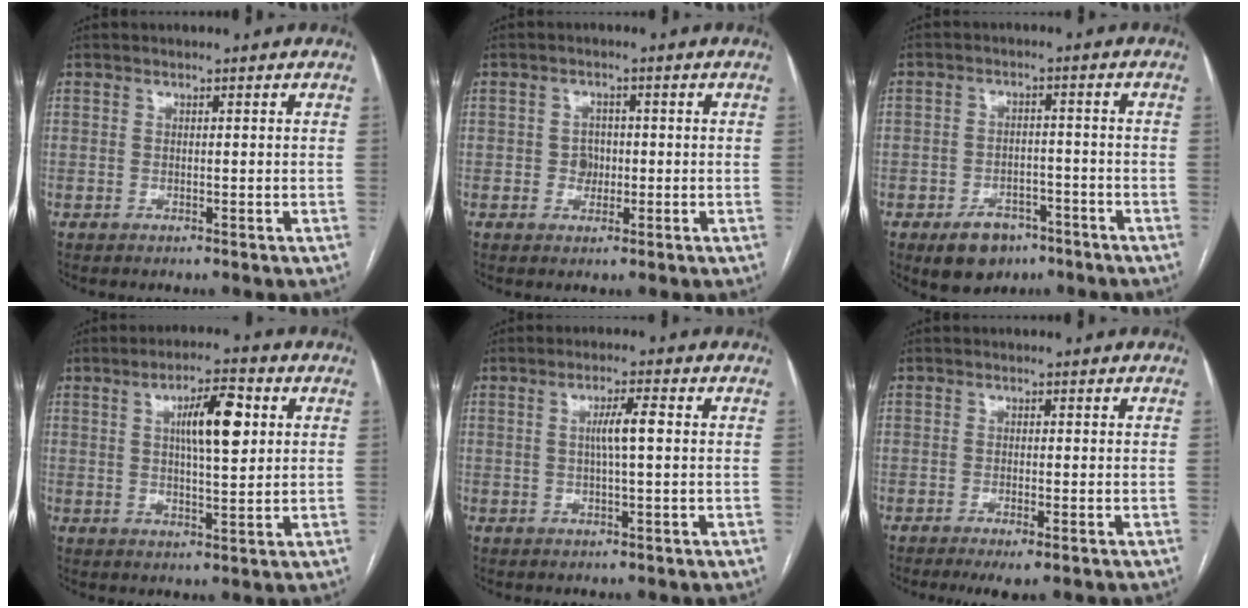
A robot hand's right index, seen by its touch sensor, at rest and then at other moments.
{"total": 2.6, "force": [-0.2, 2.2, 1.3], "torque": [-0.012, 0.005, -0.003]}
{"total": 6.6, "force": [-4.2, 4.2, 2.8], "torque": [-0.046, 0.005, -0.056]}
{"total": 8.2, "force": [2.3, 1.9, 7.6], "torque": [-0.128, 0.012, 0.039]}
{"total": 3.8, "force": [0.4, 0.1, 3.7], "torque": [-0.070, 0.001, 0.006]}
{"total": 3.0, "force": [-1.8, 0.4, 2.4], "torque": [-0.037, -0.008, -0.027]}